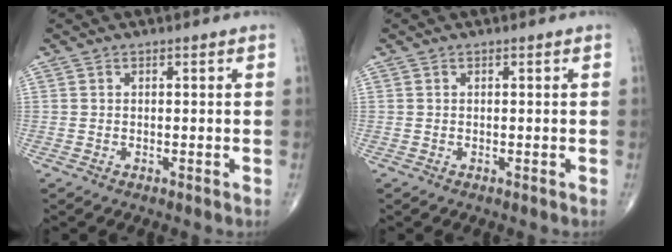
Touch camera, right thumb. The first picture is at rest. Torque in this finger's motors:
{"motor_torque": [0.21, -0.02, 0.11, 0.04, 0.00]}